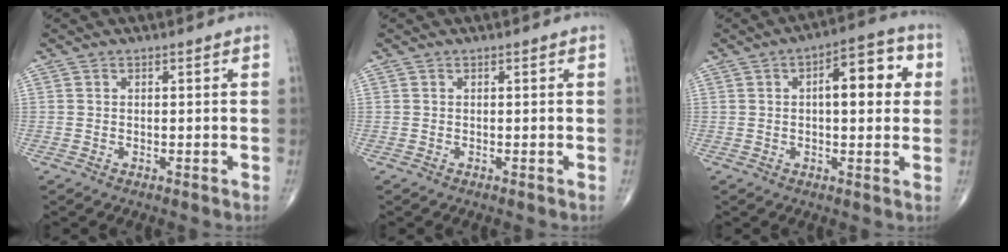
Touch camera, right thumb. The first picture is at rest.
{"total": 0.0}
{"total": 10.6, "force": [2.0, 4.5, 9.4], "torque": [-0.105, 0.017, 0.021]}